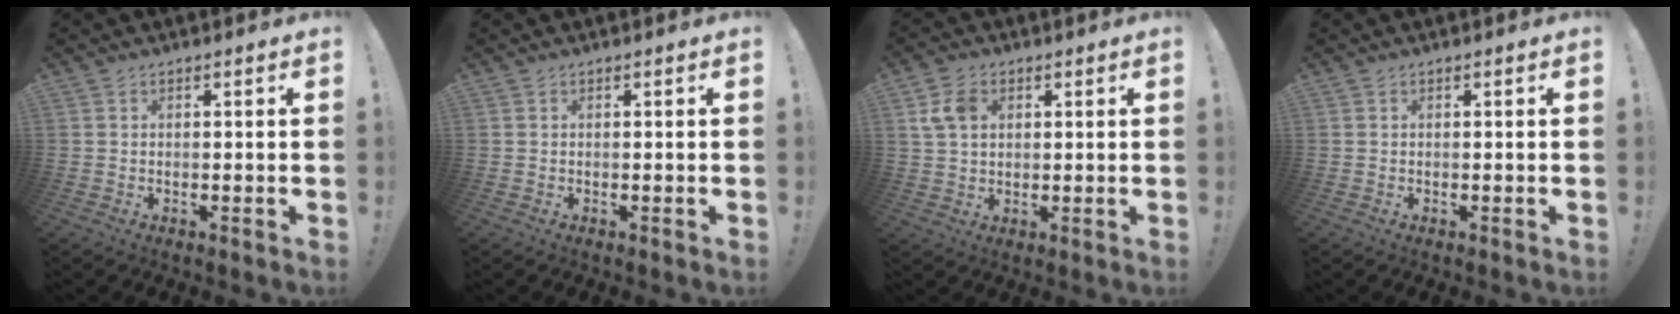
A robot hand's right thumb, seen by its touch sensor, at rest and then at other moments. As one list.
[{"total": 0.0}, {"total": 7.5, "force": [2.5, 5.6, 4.5], "torque": [-0.088, 0.001, 0.048]}, {"total": 0.0}]